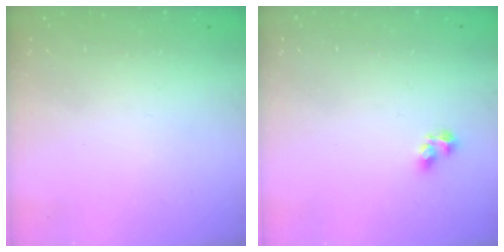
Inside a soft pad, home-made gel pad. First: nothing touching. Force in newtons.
{"total": 4.4, "press": 4.3, "slide": 0.9}